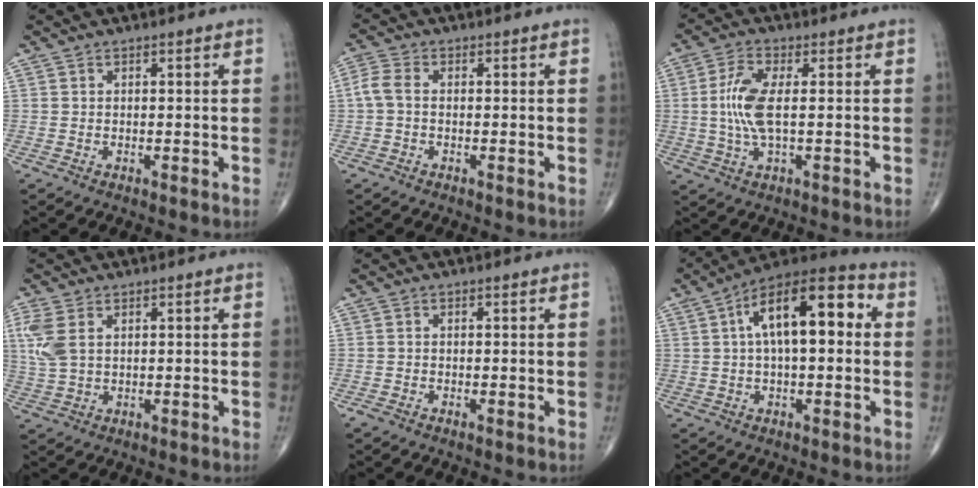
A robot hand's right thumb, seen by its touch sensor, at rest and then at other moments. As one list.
[{"total": 3.5, "force": [-0.2, 2.1, 2.7], "torque": [-0.065, 0.008, -0.012]}, {"total": 7.8, "force": [0.3, 2.6, 7.4], "torque": [-0.175, 0.001, 0.003]}, {"total": 5.9, "force": [2.0, 3.3, 4.5], "torque": [-0.123, 0.004, 0.048]}, {"total": 0.7, "force": [-0.3, 0.3, 0.5], "torque": [-0.011, 0.001, -0.008]}, {"total": 16.7, "force": [3.3, 7.4, 14.6], "torque": [-0.216, 0.035, 0.043]}]